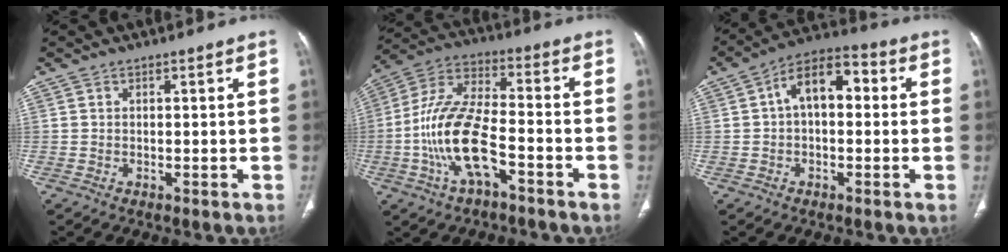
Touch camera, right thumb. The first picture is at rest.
{"total": 15.0, "force": [-5.2, 6.4, 12.5], "torque": [-0.255, 0.042, -0.096]}
{"total": 9.9, "force": [1.1, 5.9, 7.9], "torque": [-0.107, 0.035, 0.006]}